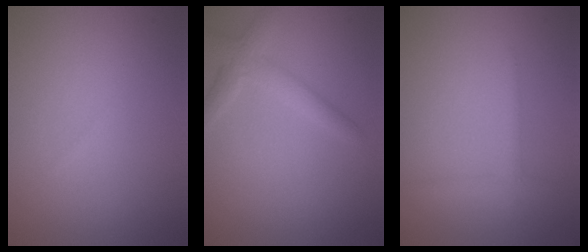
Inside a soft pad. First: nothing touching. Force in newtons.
{"total": 2.8, "press": 2.8, "slide": 0.1}
{"total": 1.3, "press": 1.3, "slide": 0.1}